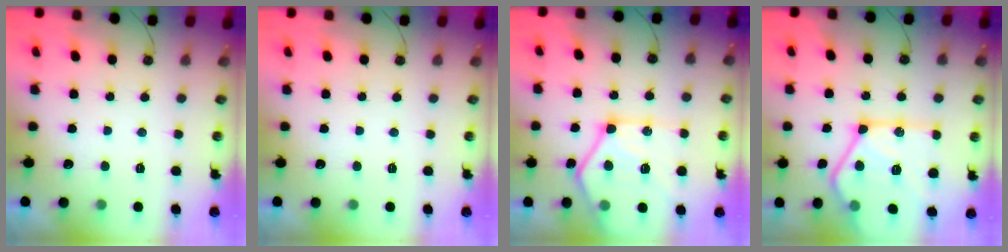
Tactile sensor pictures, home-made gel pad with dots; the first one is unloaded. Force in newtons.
{"total": 0.0}
{"total": 19.8, "press": 19.8, "slide": 2.0}
{"total": 22.3, "press": 22.3, "slide": 1.1}